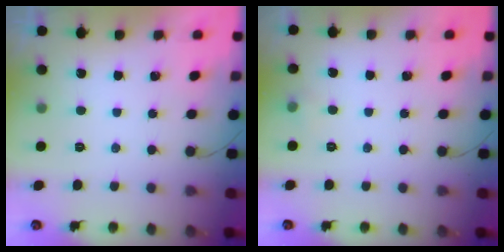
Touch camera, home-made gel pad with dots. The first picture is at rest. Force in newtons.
{"total": 6.1, "press": 2.8, "slide": 5.5}